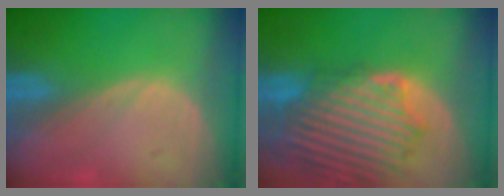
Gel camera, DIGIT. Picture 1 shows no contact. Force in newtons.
{"total": 13.1, "press": 11.5, "slide": 6.4}